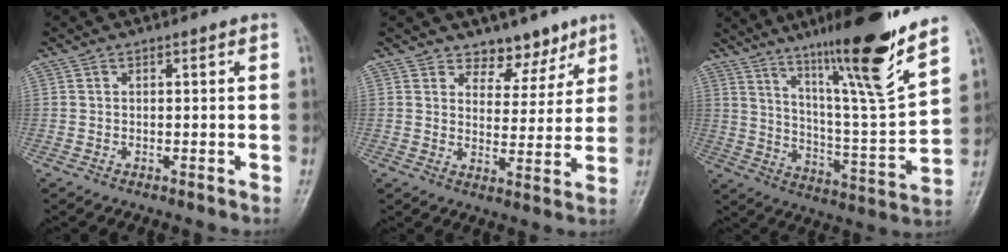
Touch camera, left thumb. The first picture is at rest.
{"total": 6.7, "force": [5.1, 3.8, 1.8], "torque": [0.014, -0.034, 0.080]}
{"total": 20.8, "force": [14.4, 0.7, 15.0], "torque": [-0.210, -0.079, 0.239]}